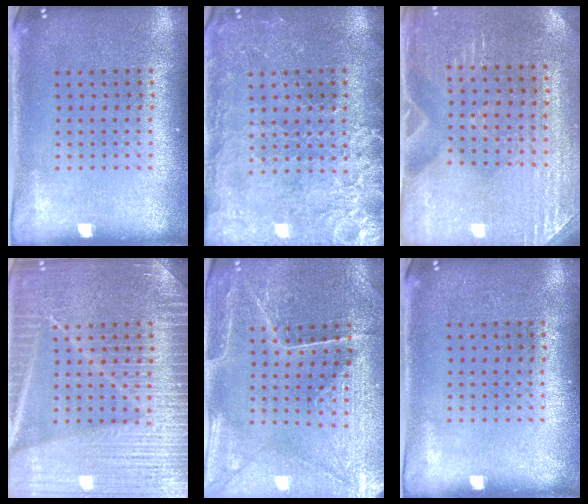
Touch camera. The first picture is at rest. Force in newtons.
{"total": 3.4, "press": 3.2, "slide": 1.1}
{"total": 2.9, "press": 2.9, "slide": 0.3}
{"total": 6.7, "press": 6.6, "slide": 0.8}
{"total": 2.7, "press": 2.7, "slide": 0.2}
{"total": 0.0}